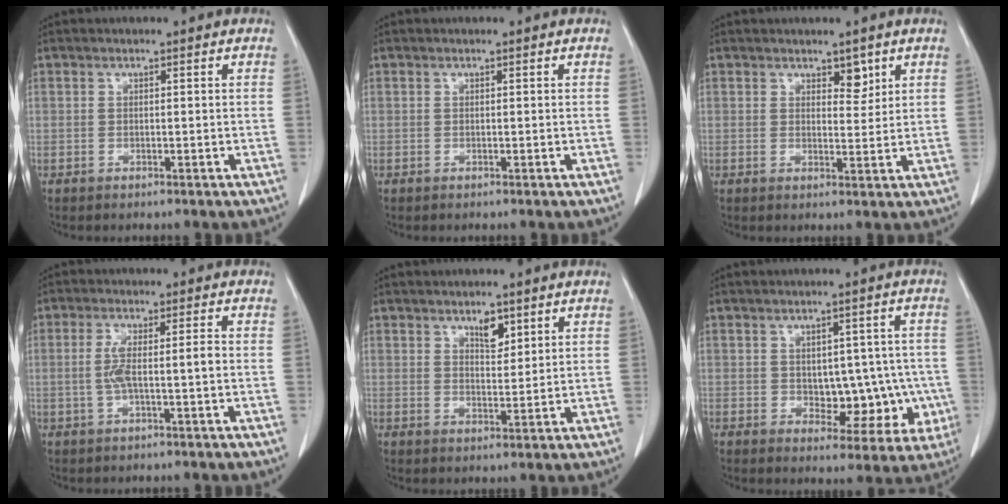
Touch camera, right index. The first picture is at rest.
{"total": 0.0}
{"total": 2.7, "force": [1.7, 1.4, 1.5], "torque": [-0.017, -0.007, 0.028]}
{"total": 4.6, "force": [-0.6, 0.4, 4.6], "torque": [-0.096, 0.011, -0.009]}
{"total": 3.2, "force": [2.1, 1.3, 2.0], "torque": [-0.034, -0.006, 0.037]}
{"total": 9.2, "force": [-1.3, 5.7, 7.1], "torque": [-0.065, 0.021, -0.001]}